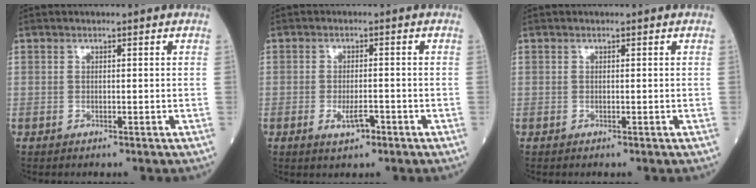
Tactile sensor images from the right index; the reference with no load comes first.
{"total": 3.2, "force": [-1.5, 1.1, 2.6], "torque": [-0.046, 0.000, -0.022]}
{"total": 0.0}